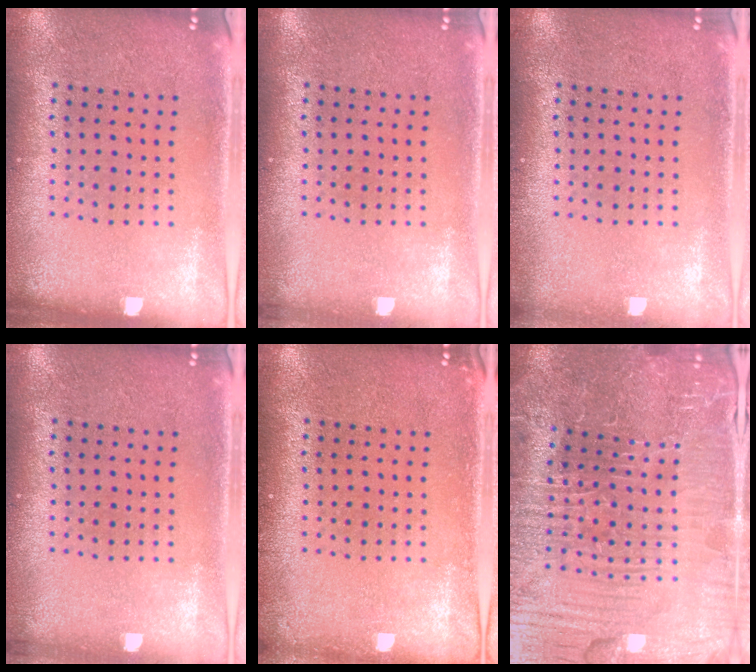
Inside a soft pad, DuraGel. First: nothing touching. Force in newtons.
{"total": 0.5, "press": 0.5, "slide": 0.2}
{"total": 0.6, "press": 0.6, "slide": 0.1}
{"total": 0.5, "press": 0.5, "slide": 0.2}
{"total": 0.6, "press": 0.6, "slide": 0.1}
{"total": 5.5, "press": 5.3, "slide": 1.5}